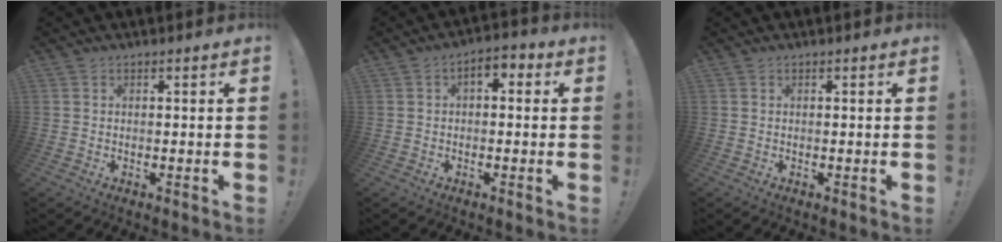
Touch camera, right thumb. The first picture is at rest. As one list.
[{"total": 3.5, "force": [-0.3, 2.3, 2.6], "torque": [-0.035, 0.008, -0.009]}, {"total": 0.0}]